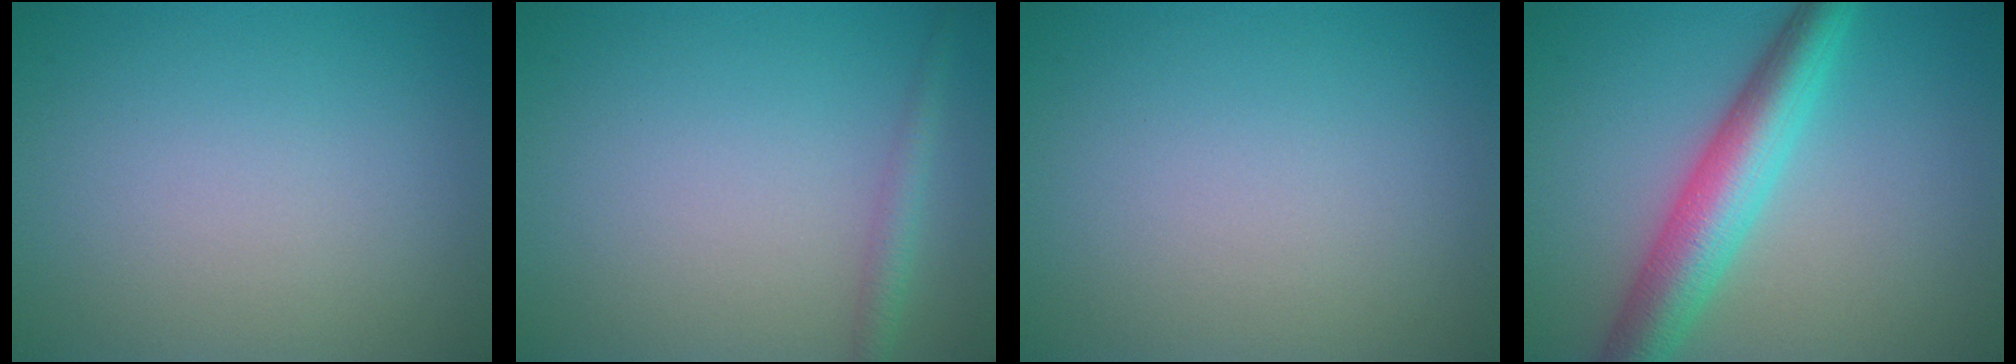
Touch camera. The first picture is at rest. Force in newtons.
{"total": 1.6, "press": 1.6, "slide": 0.1}
{"total": 0.0}
{"total": 6.3, "press": 6.3, "slide": 0.2}